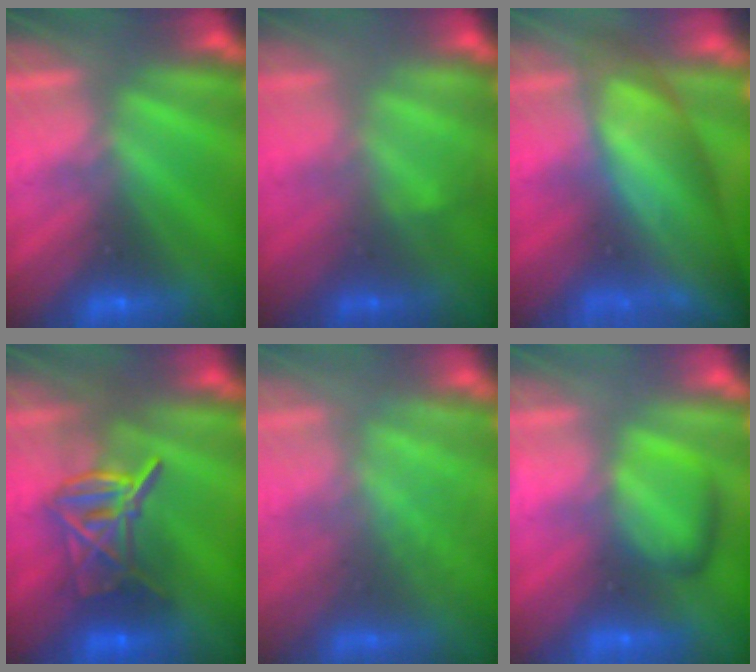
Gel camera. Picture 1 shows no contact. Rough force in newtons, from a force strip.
{"total": 2.5}
{"total": 10.2}
{"total": 7.5}
{"total": 2.8}
{"total": 2.4}